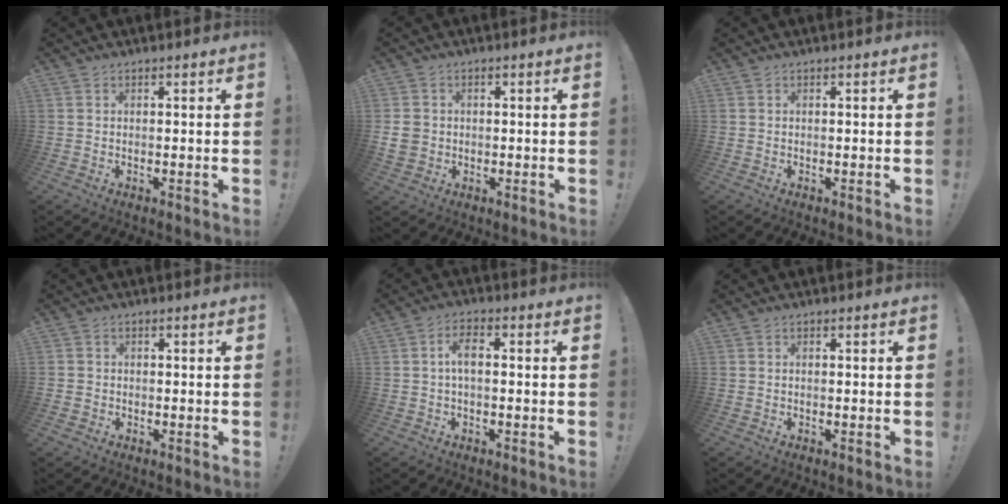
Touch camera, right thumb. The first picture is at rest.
{"total": 4.9, "force": [0.1, 4.3, 2.3], "torque": [-0.040, 0.000, 0.004]}
{"total": 0.0}
{"total": 1.5, "force": [-0.6, 1.3, 0.5], "torque": [-0.007, 0.004, -0.011]}
{"total": 4.8, "force": [0.1, 1.9, 4.4], "torque": [-0.087, 0.008, -0.001]}
{"total": 0.0}